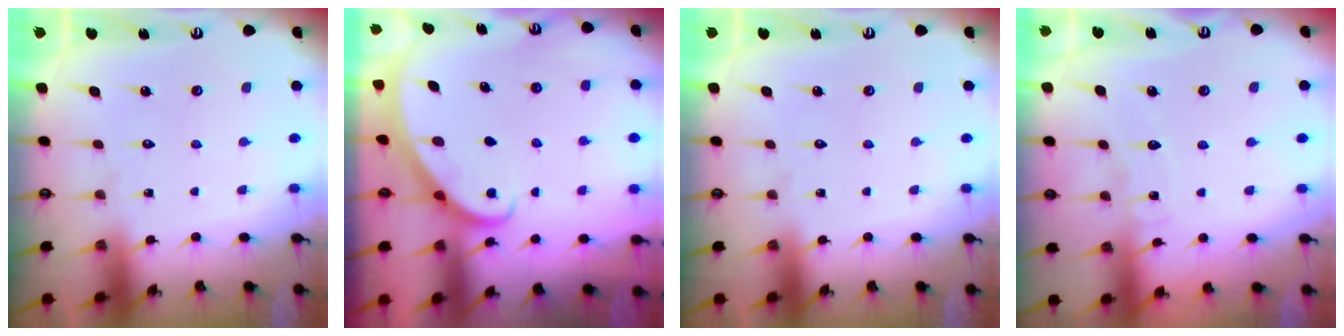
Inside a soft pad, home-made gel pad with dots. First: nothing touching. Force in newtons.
{"total": 2.9, "press": 2.9, "slide": 0.2}
{"total": 0.0}
{"total": 5.2, "press": 5.2, "slide": 0.5}